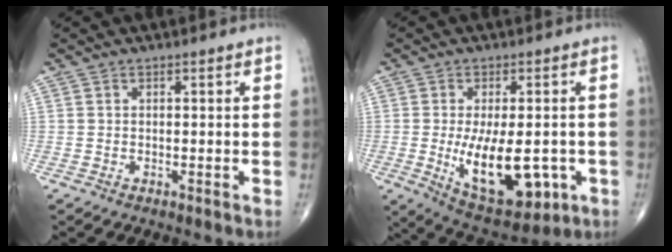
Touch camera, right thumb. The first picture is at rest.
{"total": 15.4, "force": [-3.1, 7.3, 13.3], "torque": [-0.193, -0.017, -0.026]}